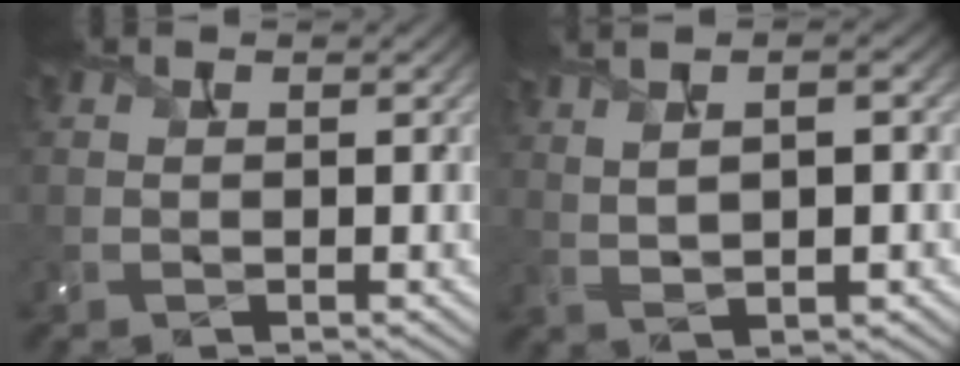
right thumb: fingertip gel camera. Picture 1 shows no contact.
{"total": 6.7, "force": [2.6, 2.6, 5.6], "torque": [-0.080, 0.024, 0.038]}